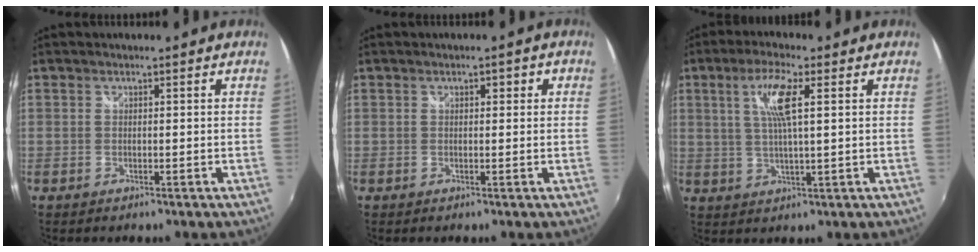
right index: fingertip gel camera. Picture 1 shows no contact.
{"total": 1.7, "force": [0.4, 1.0, 1.3], "torque": [-0.016, 0.006, 0.005]}
{"total": 7.3, "force": [2.3, 1.0, 6.9], "torque": [-0.134, 0.003, 0.044]}